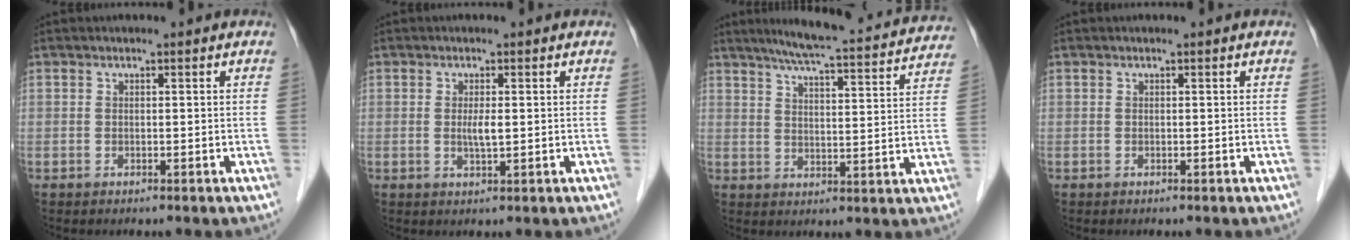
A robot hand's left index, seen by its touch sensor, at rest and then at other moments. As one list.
[{"total": 2.1, "force": [0.1, 0.3, 2.1], "torque": [-0.043, -0.003, 0.004]}, {"total": 20.2, "force": [18.3, 1.4, 8.5], "torque": [-0.124, -0.004, 0.232]}, {"total": 0.0}]